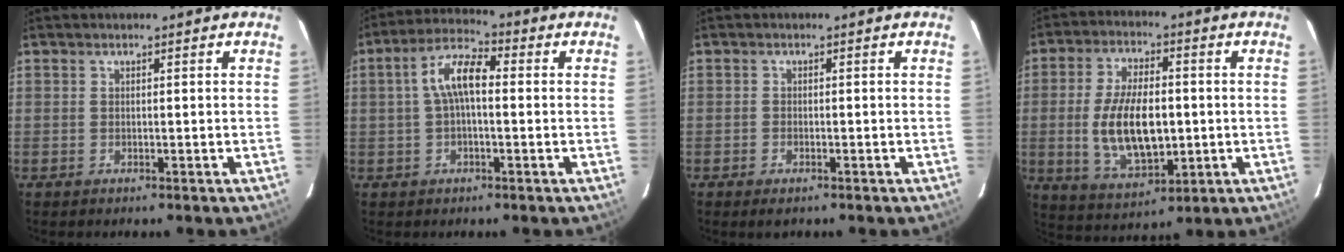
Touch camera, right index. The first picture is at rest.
{"total": 7.5, "force": [0.3, 3.0, 6.8], "torque": [-0.139, 0.023, 0.005]}
{"total": 1.7, "force": [-1.3, 0.7, 0.9], "torque": [-0.022, -0.004, -0.025]}
{"total": 14.1, "force": [-1.0, 6.8, 12.3], "torque": [-0.241, -0.007, -0.006]}